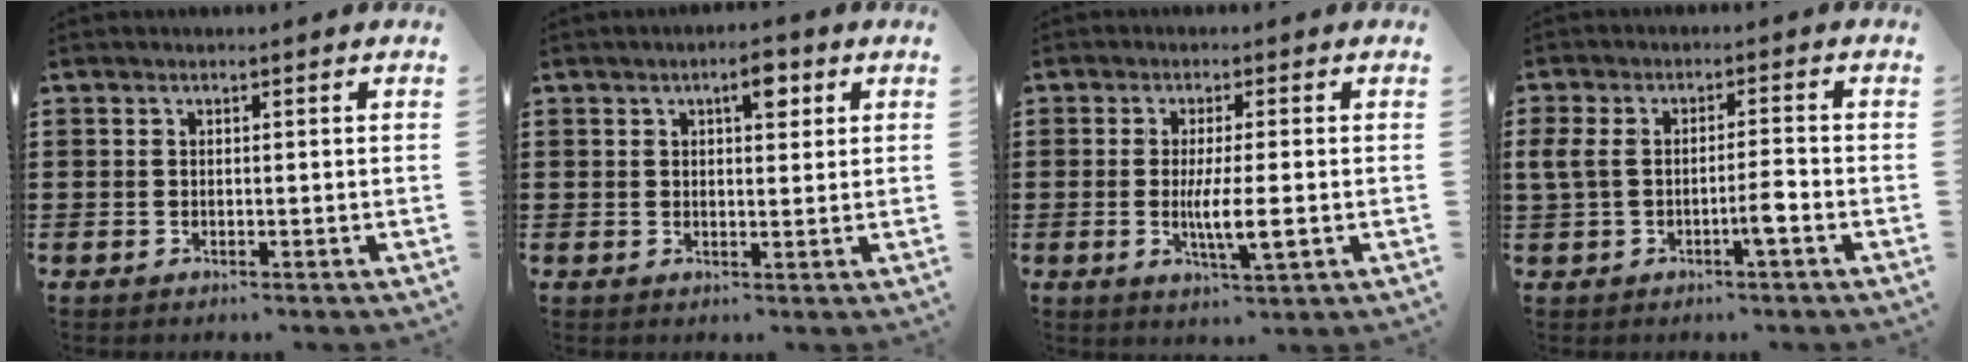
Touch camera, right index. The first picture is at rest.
{"total": 3.7, "force": [1.8, 1.4, 2.9], "torque": [-0.037, 0.000, 0.024]}
{"total": 5.6, "force": [-0.9, 0.7, 5.5], "torque": [-0.103, -0.007, -0.019]}
{"total": 5.0, "force": [-1.4, 1.6, 4.6], "torque": [-0.096, 0.004, -0.031]}